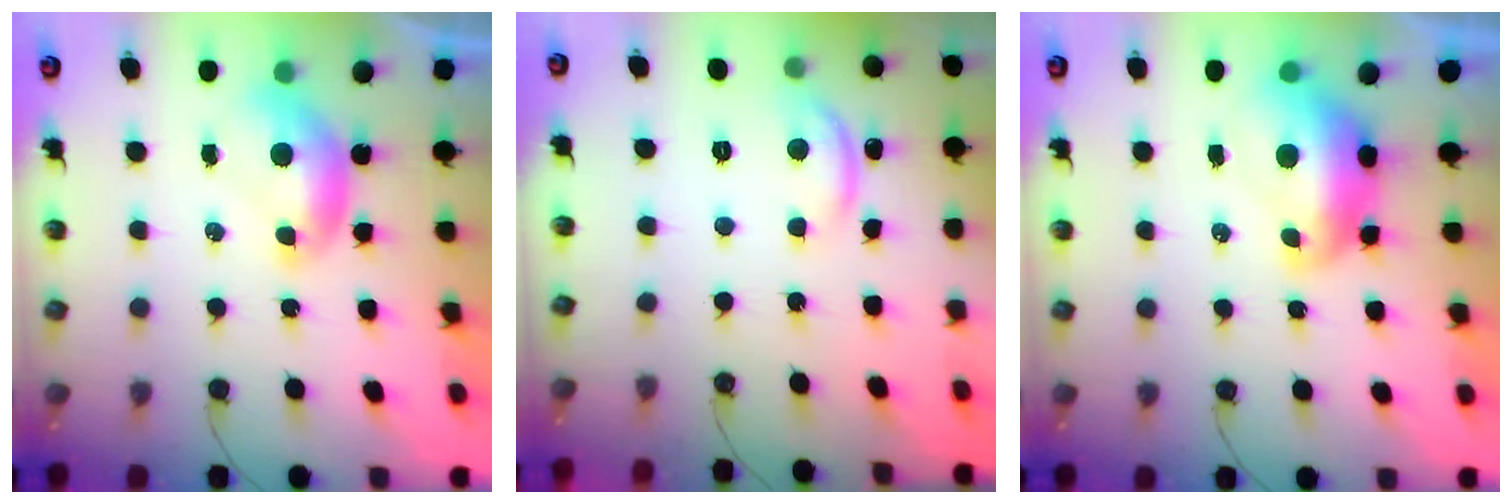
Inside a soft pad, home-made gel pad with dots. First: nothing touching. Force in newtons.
{"total": 2.7, "press": 2.7, "slide": 0.4}
{"total": 2.9, "press": 2.8, "slide": 0.7}